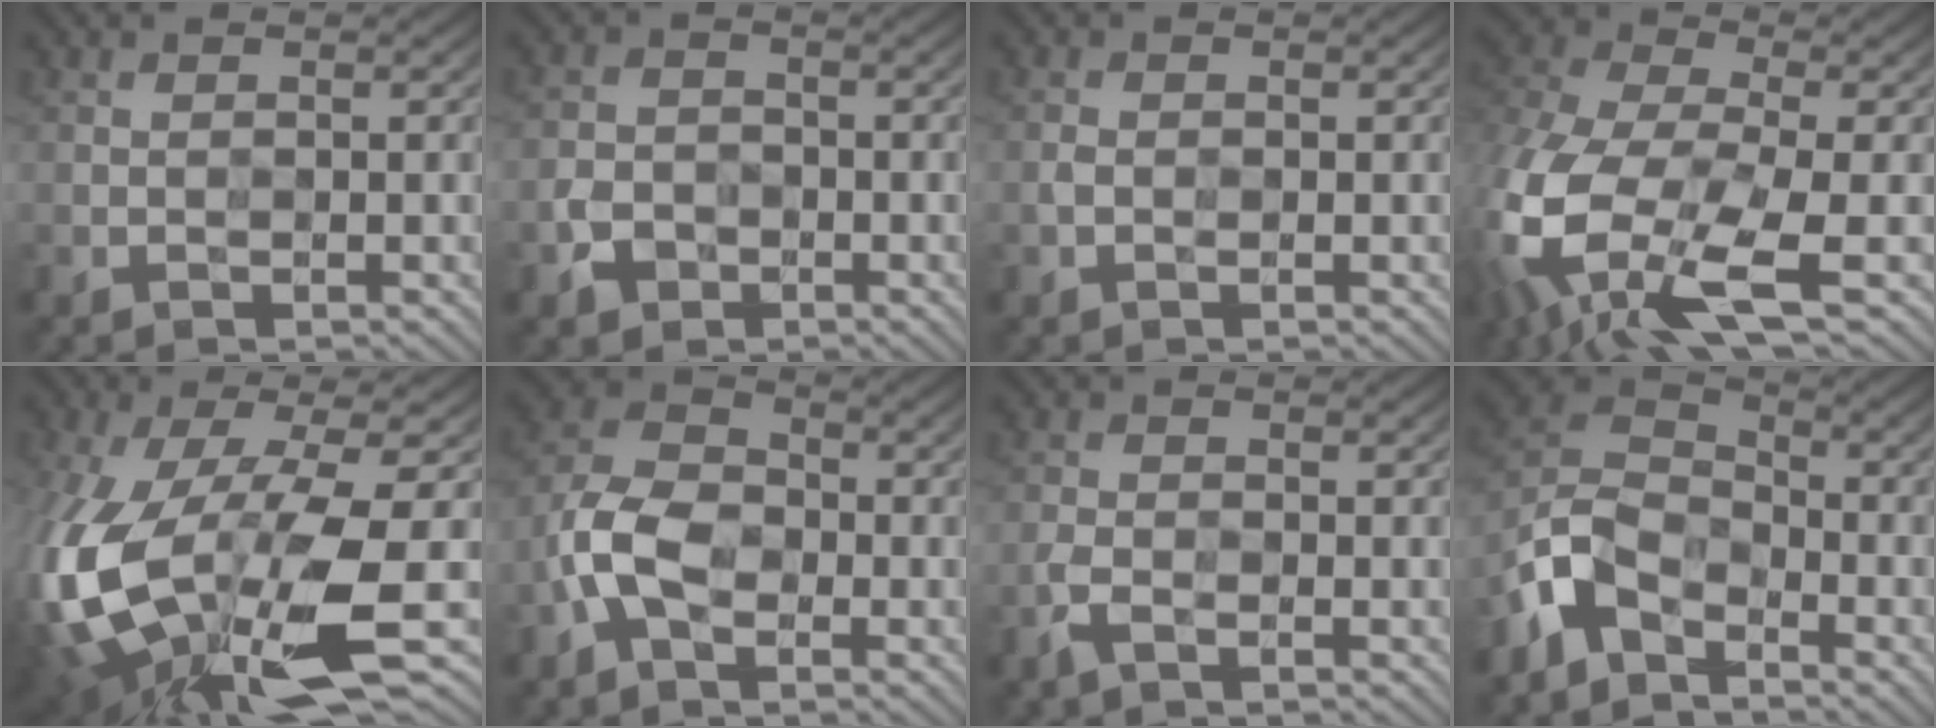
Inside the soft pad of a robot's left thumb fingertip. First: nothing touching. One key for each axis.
{"total": 2.7, "fx": -1.8, "fy": 2.0, "fz": 0.1, "tx": -0.002, "ty": -0.002, "tz": -0.040}
{"total": 0.8, "fx": -0.4, "fy": 0.7, "fz": 0.2, "tx": -0.006, "ty": -0.003, "tz": -0.008}
{"total": 15.1, "fx": -7.0, "fy": 8.0, "fz": 10.8, "tx": -0.301, "ty": -0.035, "tz": -0.117}
{"total": 17.8, "fx": -5.7, "fy": 6.7, "fz": 15.5, "tx": -0.347, "ty": -0.072, "tz": -0.070}
{"total": 8.2, "fx": -3.2, "fy": 5.4, "fz": 5.2, "tx": -0.109, "ty": 0.007, "tz": -0.078}
{"total": 2.5, "fx": -1.9, "fy": 1.1, "fz": 1.2, "tx": -0.030, "ty": -0.004, "tz": -0.041}
{"total": 8.2, "fx": -5.7, "fy": 4.7, "fz": 3.6, "tx": -0.073, "ty": 0.001, "tz": -0.134}